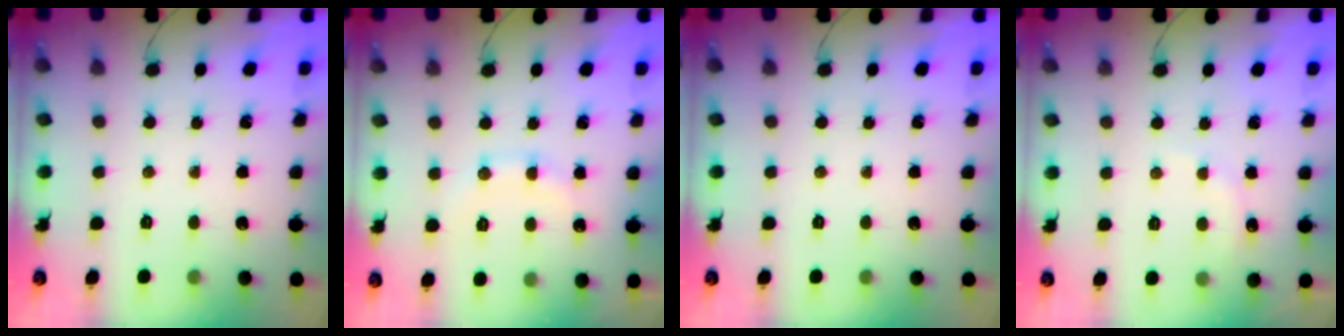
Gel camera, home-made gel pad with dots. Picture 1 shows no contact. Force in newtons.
{"total": 8.6, "press": 8.6, "slide": 0.6}
{"total": 0.0}
{"total": 5.2, "press": 5.2, "slide": 0.8}